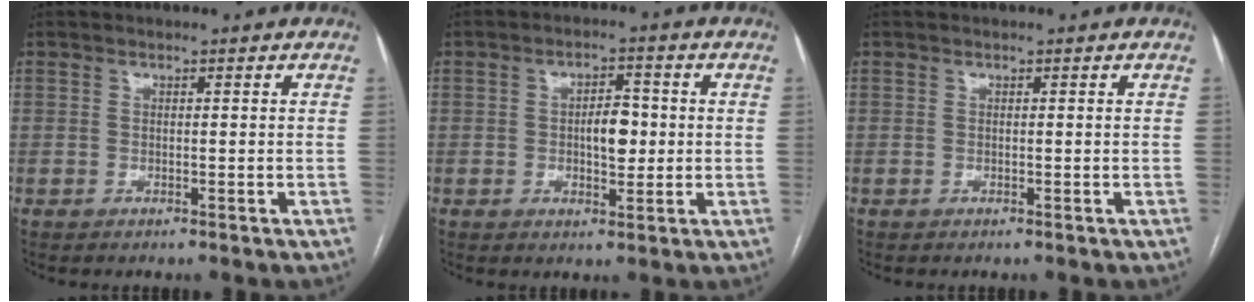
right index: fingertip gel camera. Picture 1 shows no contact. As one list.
[{"total": 5.0, "force": [0.0, 2.4, 4.4], "torque": [-0.069, 0.007, 0.003]}, {"total": 0.0}]